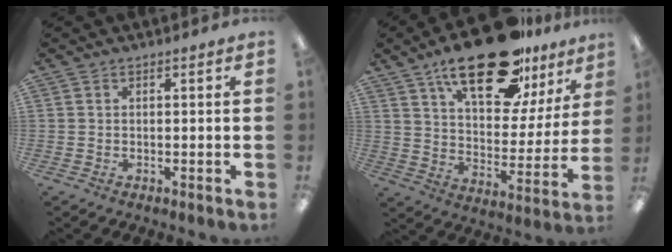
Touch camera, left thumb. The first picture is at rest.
{"total": 24.7, "force": [16.9, 9.8, 15.1], "torque": [-0.236, -0.096, 0.284]}